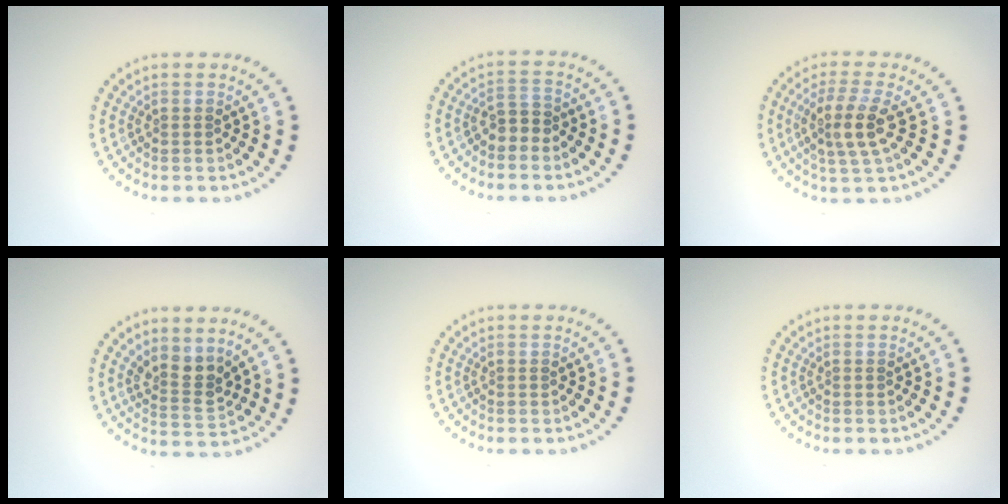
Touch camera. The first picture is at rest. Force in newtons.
{"total": 1.8, "press": 1.6, "slide": 0.9}
{"total": 3.7, "press": 3.3, "slide": 1.7}
{"total": 2.7, "press": 2.2, "slide": 1.5}
{"total": 0.0}
{"total": 0.0}